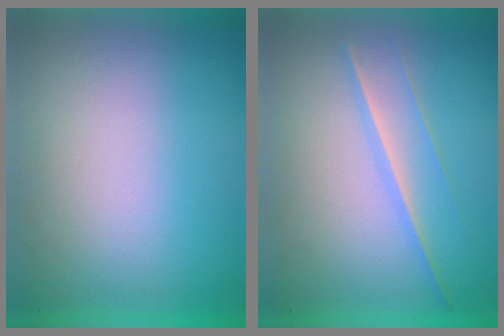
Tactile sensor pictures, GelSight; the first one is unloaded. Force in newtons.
{"total": 1.3}